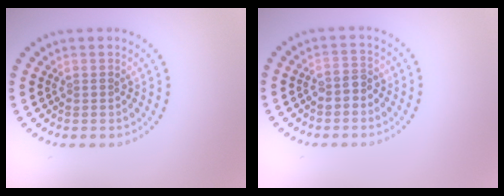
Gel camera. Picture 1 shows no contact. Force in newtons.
{"total": 1.7, "press": 1.5, "slide": 0.8}